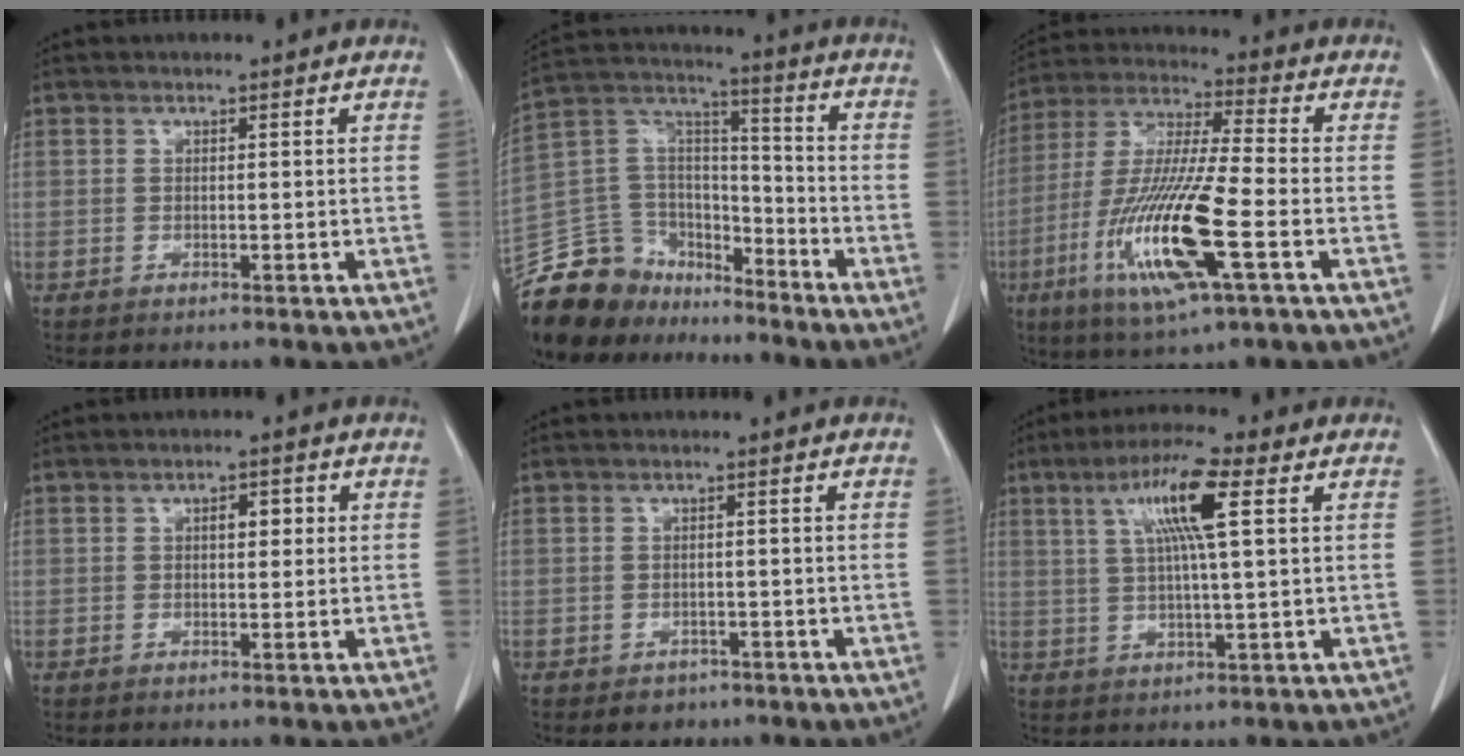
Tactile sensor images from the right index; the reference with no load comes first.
{"total": 15.9, "force": [-13.6, 7.6, 2.8], "torque": [-0.059, 0.070, -0.247]}
{"total": 17.5, "force": [-5.7, 1.3, 16.4], "torque": [-0.342, -0.023, -0.107]}
{"total": 2.5, "force": [0.6, 1.1, 2.1], "torque": [-0.032, 0.008, 0.008]}
{"total": 2.4, "force": [-1.4, 1.8, 0.5], "torque": [-0.005, 0.006, -0.013]}
{"total": 9.4, "force": [3.3, 0.2, 8.8], "torque": [-0.164, 0.015, 0.058]}